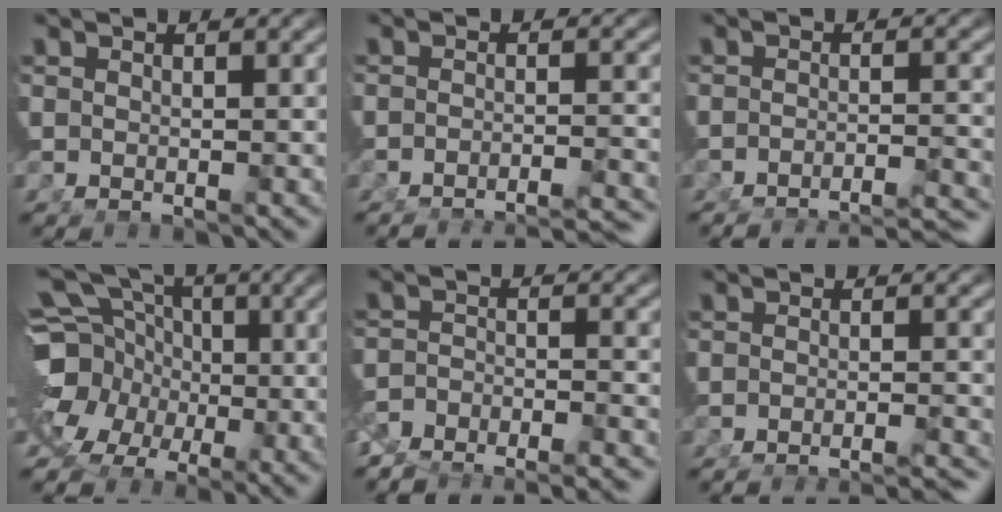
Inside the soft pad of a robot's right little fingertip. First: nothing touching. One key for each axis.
{"total": 7.8, "fx": -7.6, "fy": 1.1, "fz": 1.3, "tx": 0.005, "ty": -0.008, "tz": -0.120}
{"total": 9.9, "fx": -9.6, "fy": 1.8, "fz": 1.8, "tx": 0.000, "ty": -0.010, "tz": -0.149}
{"total": 15.0, "fx": -0.5, "fy": 13.1, "fz": 7.3, "tx": -0.149, "ty": -0.045, "tz": -0.012}
{"total": 7.8, "fx": -7.2, "fy": 2.5, "fz": 1.7, "tx": -0.010, "ty": -0.016, "tz": -0.116}
{"total": 5.1, "fx": -5.0, "fy": 0.3, "fz": 0.9, "tx": 0.004, "ty": -0.003, "tz": -0.081}